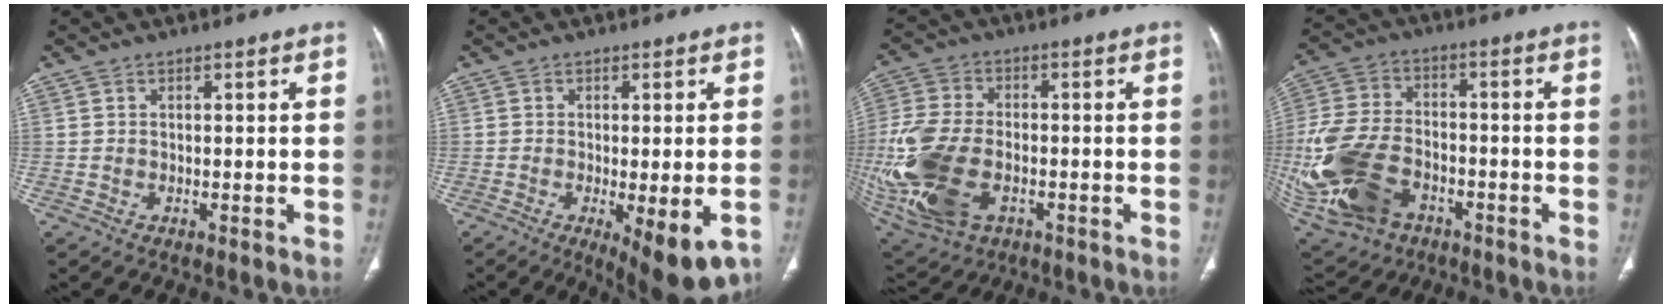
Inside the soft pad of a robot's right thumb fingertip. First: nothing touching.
{"total": 10.4, "force": [-4.1, 3.1, 9.0], "torque": [-0.123, -0.016, -0.055]}
{"total": 20.5, "force": [-4.8, 12.3, 15.6], "torque": [-0.367, -0.005, -0.073]}
{"total": 23.7, "force": [-8.3, 15.6, 15.7], "torque": [-0.399, 0.002, -0.139]}